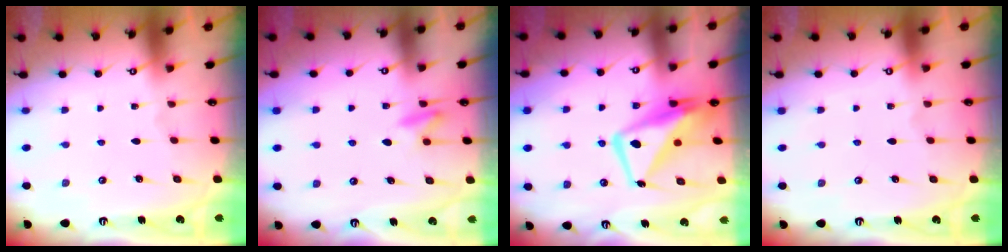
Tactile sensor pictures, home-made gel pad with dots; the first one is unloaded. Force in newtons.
{"total": 8.3, "press": 8.2, "slide": 1.2}
{"total": 12.9, "press": 12.8, "slide": 1.4}
{"total": 3.9, "press": 3.9, "slide": 0.1}